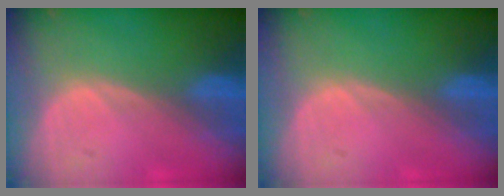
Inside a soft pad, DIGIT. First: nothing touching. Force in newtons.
{"total": 0.0}